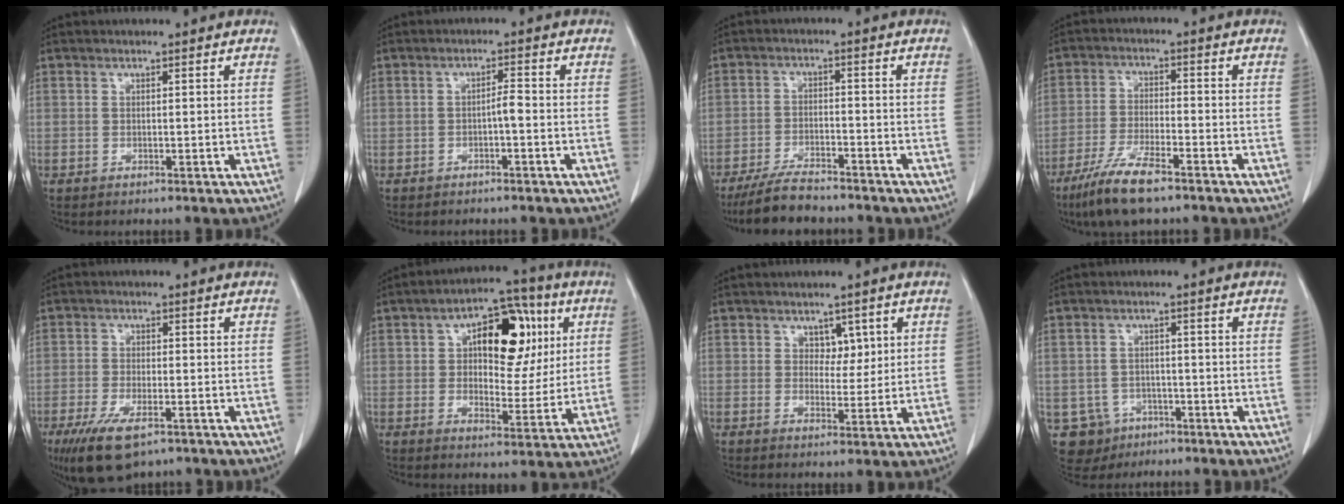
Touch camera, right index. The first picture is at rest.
{"total": 1.8, "force": [-0.6, 0.2, 1.7], "torque": [-0.026, 0.003, -0.012]}
{"total": 7.7, "force": [-6.7, 1.9, 3.3], "torque": [-0.061, -0.018, -0.118]}
{"total": 9.2, "force": [-6.5, 1.5, 6.3], "torque": [-0.126, -0.021, -0.119]}
{"total": 9.1, "force": [-5.8, 3.2, 6.3], "torque": [-0.116, -0.018, -0.096]}
{"total": 13.6, "force": [3.9, 7.0, 11.0], "torque": [-0.154, 0.034, 0.062]}
{"total": 3.3, "force": [1.4, 2.2, 2.0], "torque": [-0.018, 0.001, 0.023]}
{"total": 6.3, "force": [-2.8, 5.6, 0.6], "torque": [-0.014, 0.008, -0.036]}